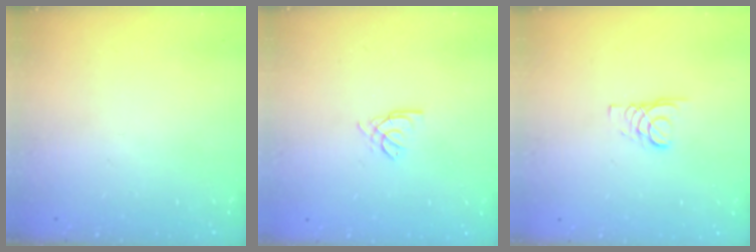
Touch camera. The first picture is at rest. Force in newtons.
{"total": 2.3, "press": 2.3, "slide": 0.5}
{"total": 1.8, "press": 1.8, "slide": 0.2}